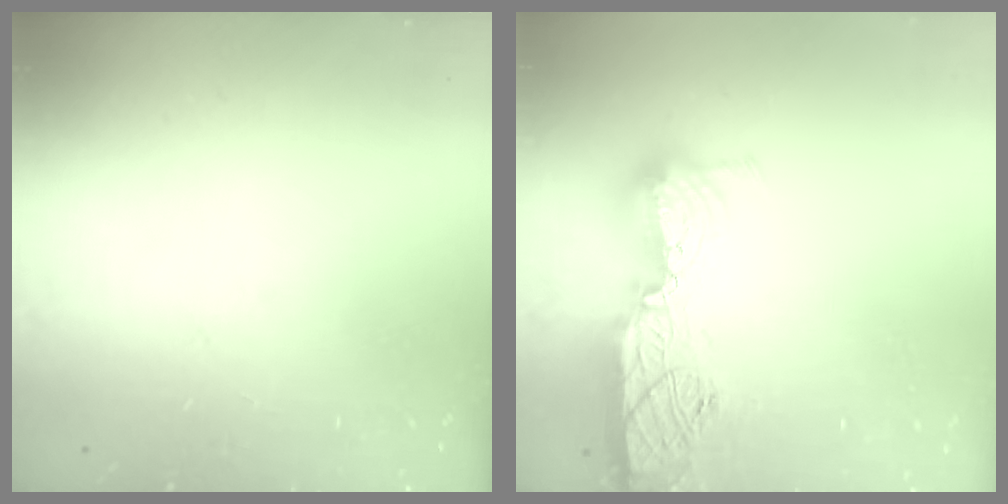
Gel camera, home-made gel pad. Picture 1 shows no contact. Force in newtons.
{"total": 14.9, "press": 14.9, "slide": 0.9}